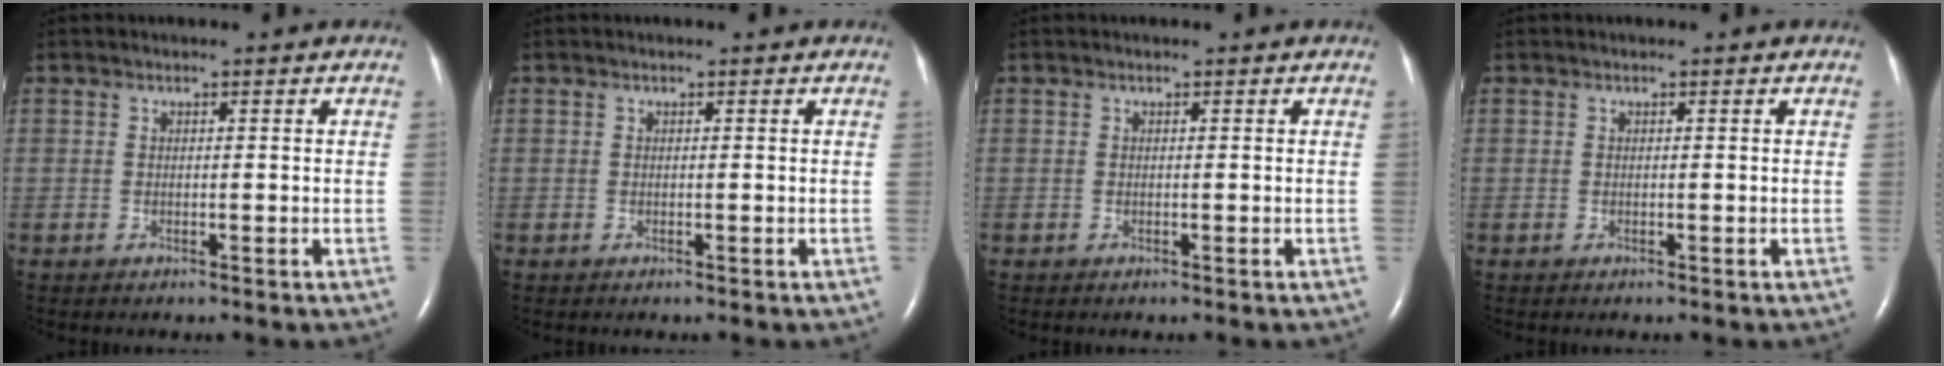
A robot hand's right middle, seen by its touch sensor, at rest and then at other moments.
{"total": 0.0}
{"total": 0.0}
{"total": 0.0}